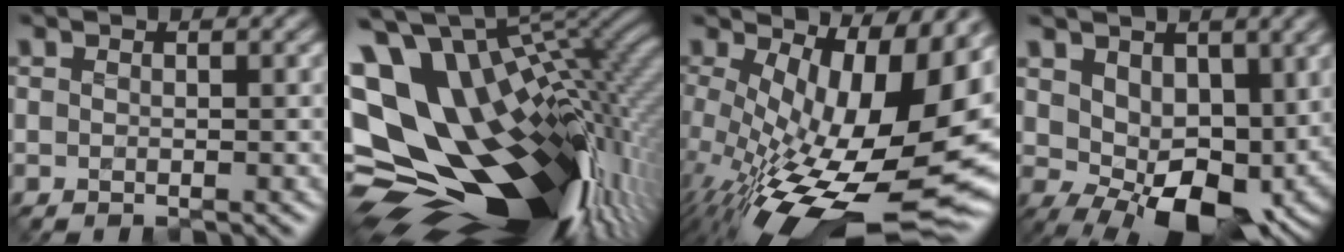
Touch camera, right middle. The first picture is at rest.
{"total": 18.7, "force": [-1.3, 11.7, 14.6], "torque": [-0.278, -0.019, 0.009]}
{"total": 17.0, "force": [-1.1, 6.6, 15.6], "torque": [-0.239, -0.033, 0.003]}
{"total": 9.7, "force": [-0.1, 6.2, 7.5], "torque": [-0.127, -0.027, 0.010]}